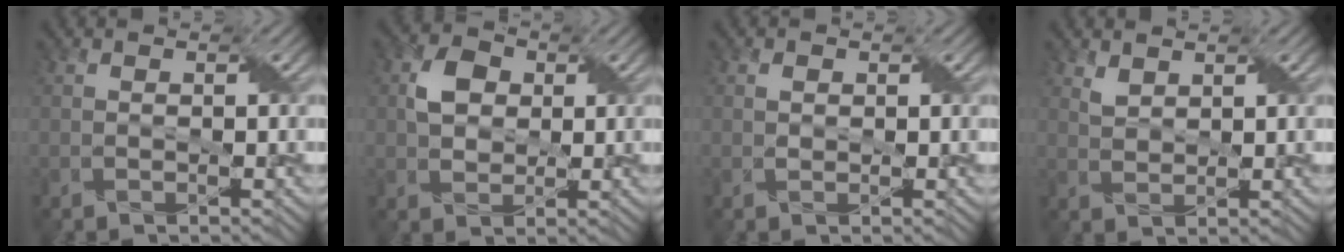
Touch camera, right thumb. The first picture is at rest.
{"total": 4.4, "force": [0.9, 3.5, 2.6], "torque": [-0.058, 0.008, 0.014]}
{"total": 0.9, "force": [0.3, 0.7, 0.4], "torque": [-0.011, -0.001, 0.005]}
{"total": 1.8, "force": [1.4, 0.9, 0.8], "torque": [-0.023, -0.002, 0.033]}